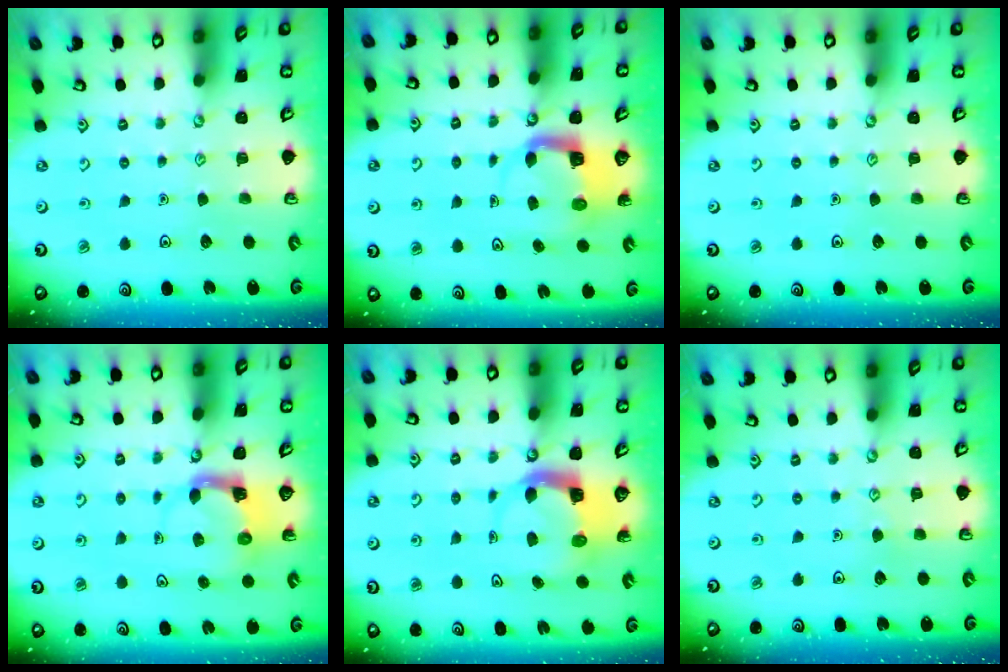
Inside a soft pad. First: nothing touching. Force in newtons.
{"total": 4.4, "press": 4.4, "slide": 0.3}
{"total": 0.0}
{"total": 4.0, "press": 3.9, "slide": 0.7}
{"total": 5.3, "press": 5.3, "slide": 0.6}
{"total": 3.4, "press": 3.4, "slide": 0.3}